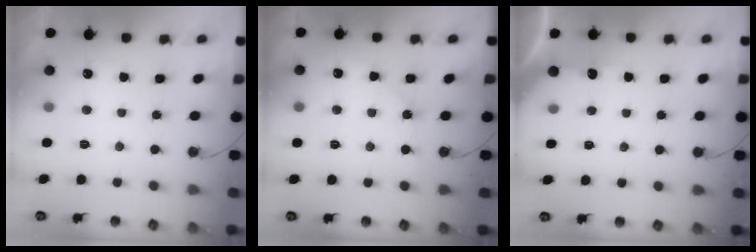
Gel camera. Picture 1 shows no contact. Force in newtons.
{"total": 5.5, "press": 5.4, "slide": 0.9}
{"total": 2.7, "press": 2.7, "slide": 0.2}